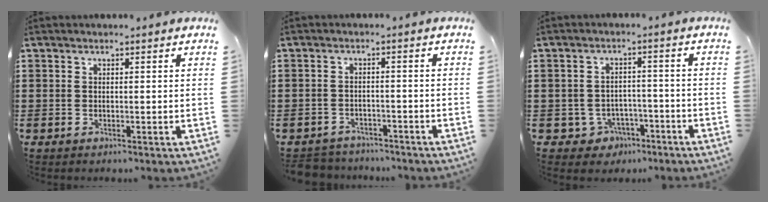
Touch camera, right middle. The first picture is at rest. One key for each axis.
{"total": 2.7, "fx": -2.7, "fy": 0.4, "fz": -0.3, "tx": -0.005, "ty": -0.004, "tz": -0.059}
{"total": 3.6, "fx": -2.8, "fy": 2.1, "fz": 0.8, "tx": -0.032, "ty": 0.002, "tz": -0.059}